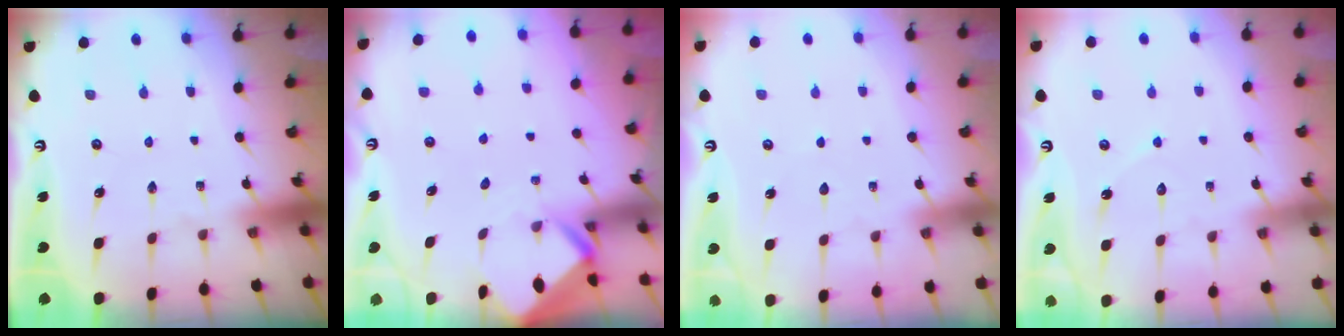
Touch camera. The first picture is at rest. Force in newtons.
{"total": 2.7, "press": 2.7, "slide": 0.2}
{"total": 3.3, "press": 3.2, "slide": 0.3}
{"total": 4.7, "press": 4.6, "slide": 0.5}